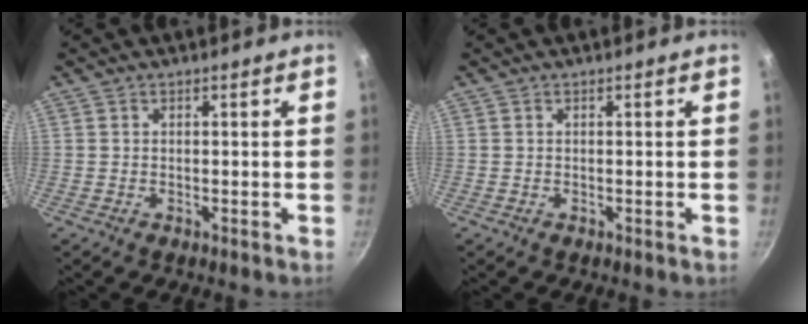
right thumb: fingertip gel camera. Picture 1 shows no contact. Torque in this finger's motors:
{"motor_torque": [-0.01, 0.00, 0.07, -0.07, 0.00]}